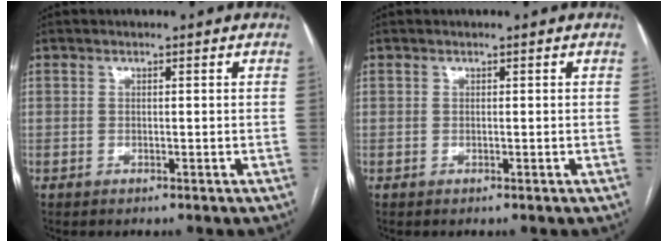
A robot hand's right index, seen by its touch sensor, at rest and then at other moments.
{"total": 0.0}